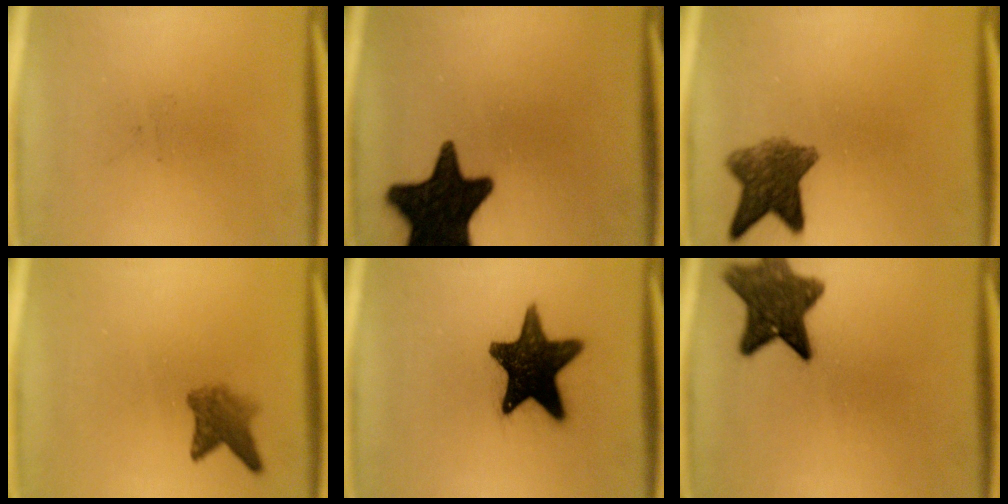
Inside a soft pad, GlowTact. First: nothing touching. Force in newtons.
{"total": 18.2}
{"total": 7.4}
{"total": 3.8}
{"total": 16.3}
{"total": 9.9}